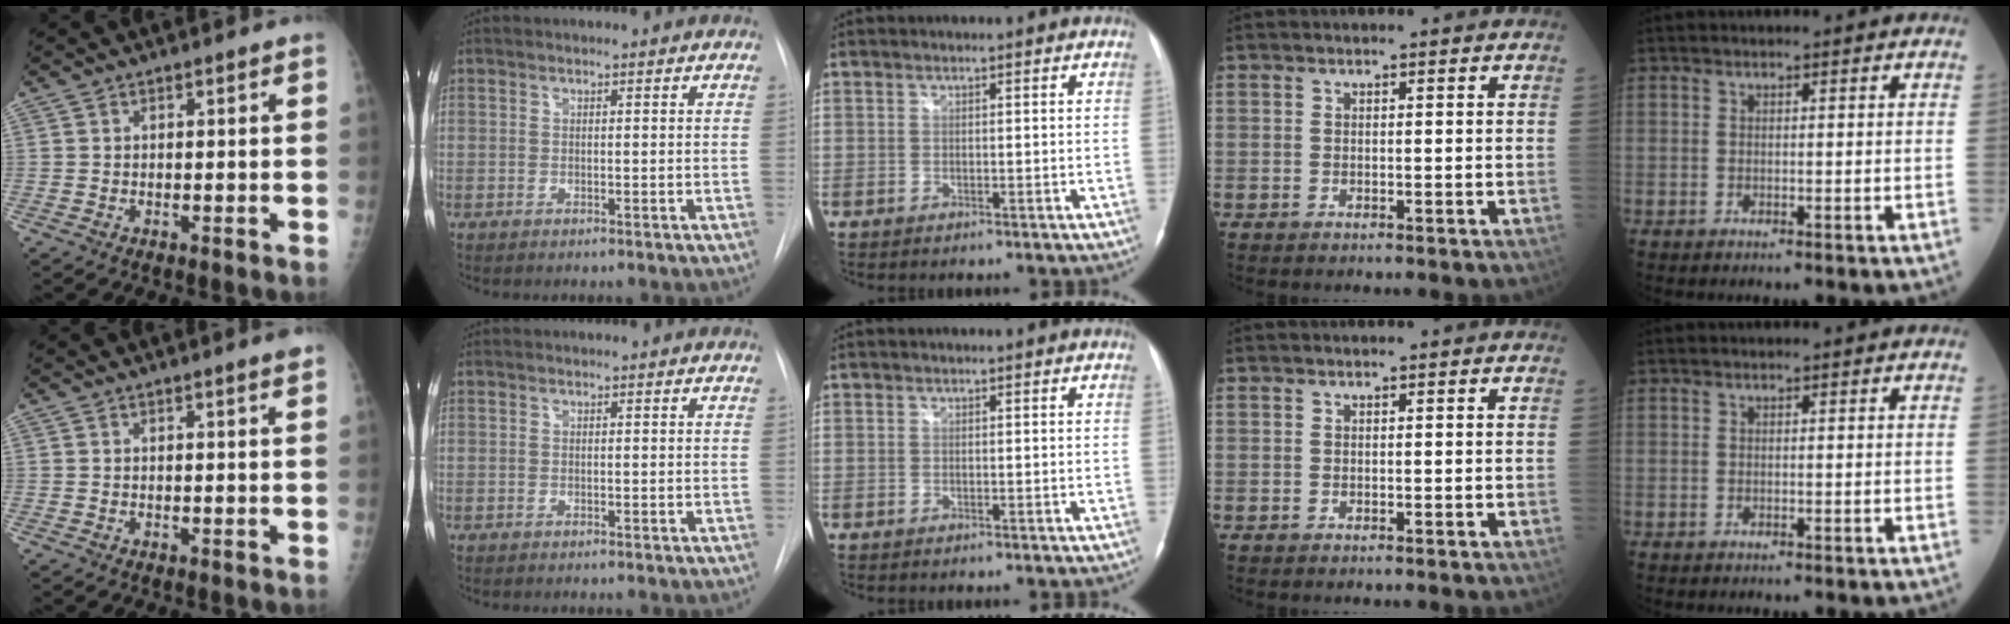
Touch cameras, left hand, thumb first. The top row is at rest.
{"thumb": {"total": 1.6, "force": [1.1, -0.3, 1.1], "torque": [-0.015, -0.003, 0.015]}}